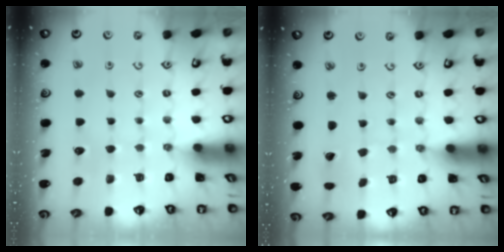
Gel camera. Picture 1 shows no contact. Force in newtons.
{"total": 0.6, "press": 0.6, "slide": 0.1}